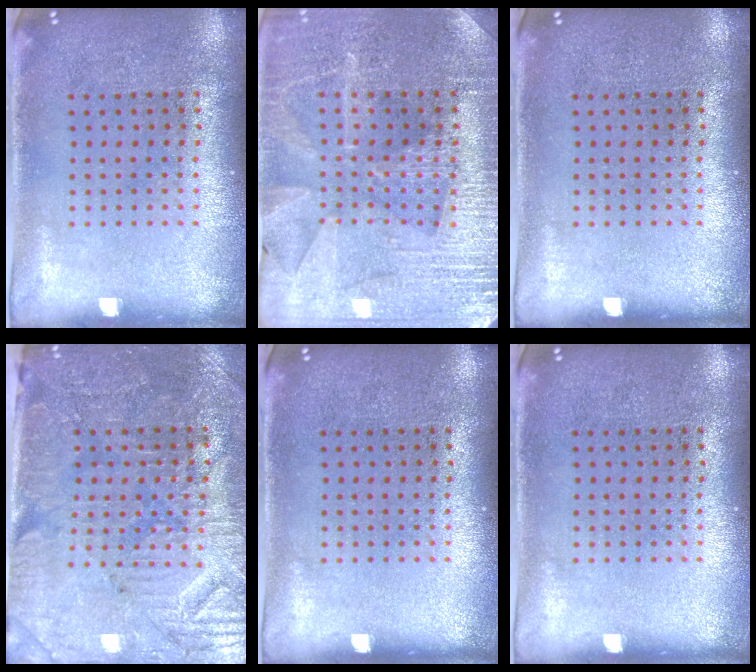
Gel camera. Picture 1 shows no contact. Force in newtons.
{"total": 3.3, "press": 3.3, "slide": 0.7}
{"total": 0.0}
{"total": 3.7, "press": 3.5, "slide": 1.3}
{"total": 0.0}
{"total": 0.0}